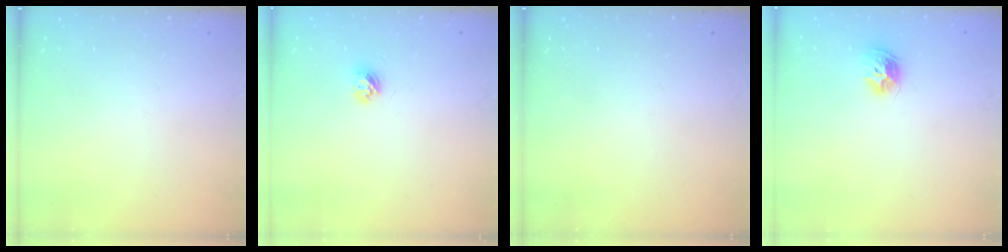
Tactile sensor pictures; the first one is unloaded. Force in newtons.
{"total": 3.6, "press": 3.5, "slide": 0.4}
{"total": 0.0}
{"total": 8.8, "press": 8.8, "slide": 0.2}